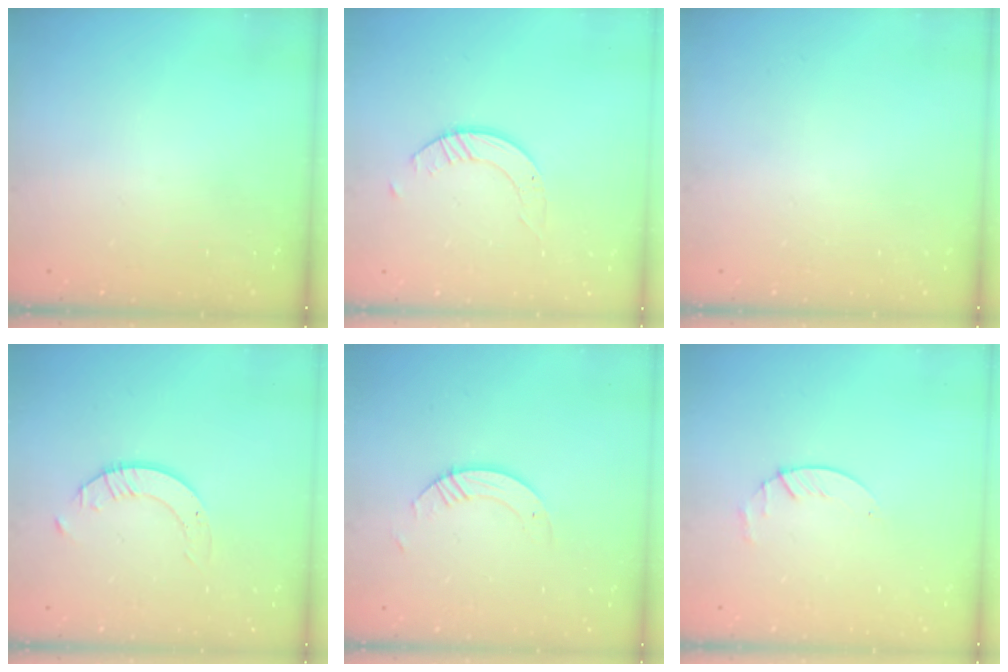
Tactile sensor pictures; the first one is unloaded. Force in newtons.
{"total": 2.6, "press": 2.5, "slide": 0.3}
{"total": 0.0}
{"total": 2.0, "press": 2.0, "slide": 0.2}
{"total": 3.7, "press": 3.7, "slide": 0.3}
{"total": 2.9, "press": 2.9, "slide": 0.4}